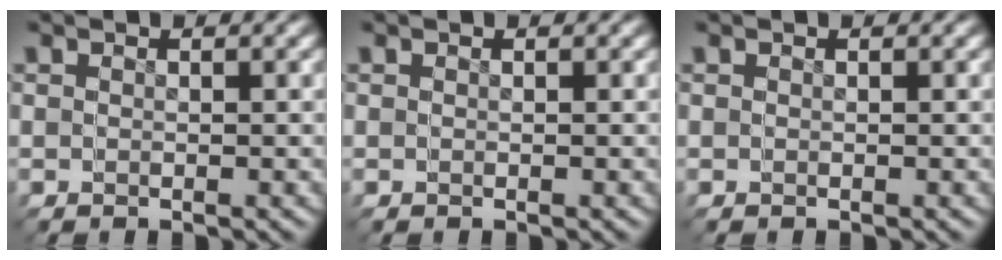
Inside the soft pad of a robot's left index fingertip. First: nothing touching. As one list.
[{"total": 0.0}, {"total": 0.0}]